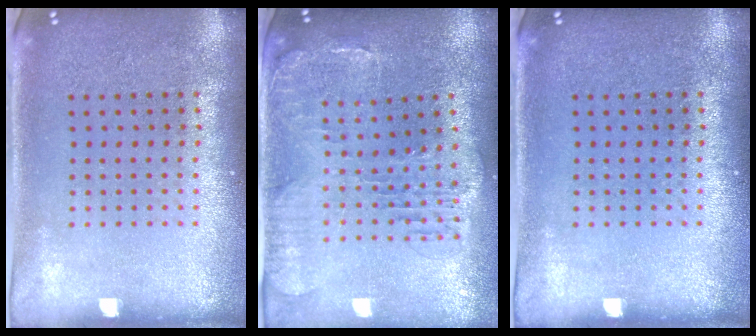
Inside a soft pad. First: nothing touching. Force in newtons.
{"total": 1.5, "press": 1.4, "slide": 0.4}
{"total": 0.0}